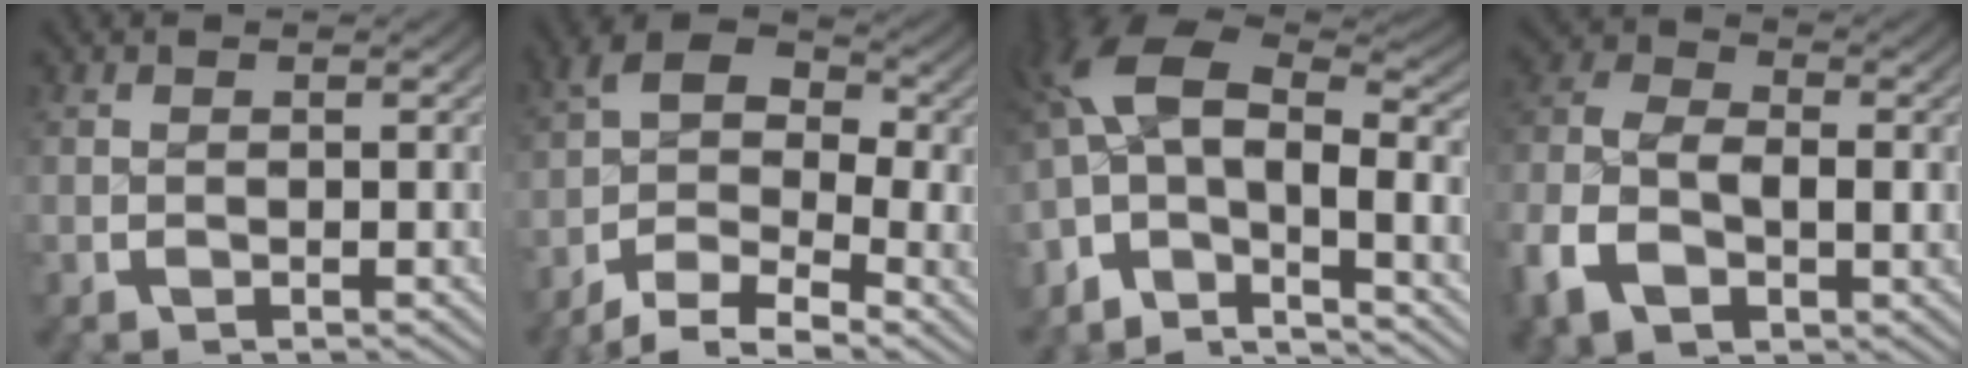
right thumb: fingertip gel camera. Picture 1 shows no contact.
{"total": 9.5, "force": [-1.7, 6.6, 6.6], "torque": [-0.106, -0.016, -0.044]}
{"total": 13.5, "force": [-0.5, 9.5, 9.5], "torque": [-0.227, -0.043, -0.003]}
{"total": 8.7, "force": [-1.4, 6.4, 5.8], "torque": [-0.139, -0.025, -0.016]}